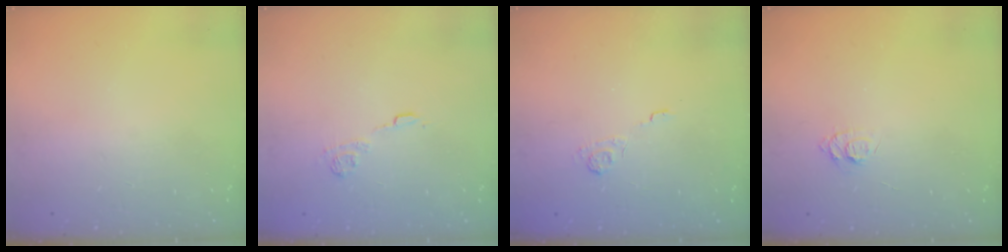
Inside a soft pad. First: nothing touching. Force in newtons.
{"total": 9.2, "press": 9.2, "slide": 1.0}
{"total": 1.9, "press": 1.3, "slide": 1.3}
{"total": 6.4, "press": 6.4, "slide": 0.6}